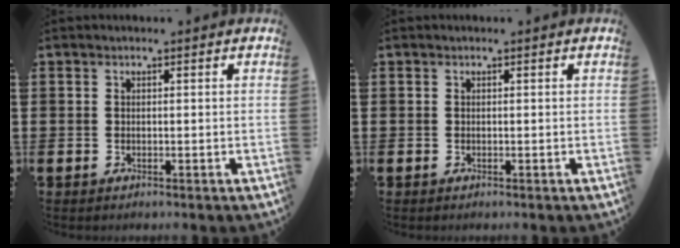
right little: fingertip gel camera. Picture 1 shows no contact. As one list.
[{"total": 0.0}]